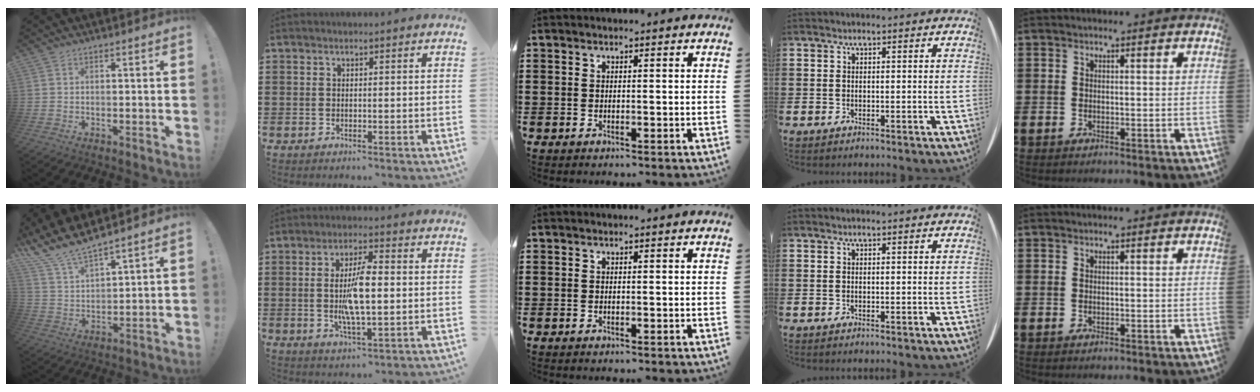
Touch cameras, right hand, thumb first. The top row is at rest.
{"thumb": {"total": 10.1, "force": [9.5, 1.3, 3.2], "torque": [-0.087, -0.077, 0.174]}, "index": {"total": 8.2, "force": [-0.2, 2.6, 7.8], "torque": [-0.158, -0.001, -0.009]}}